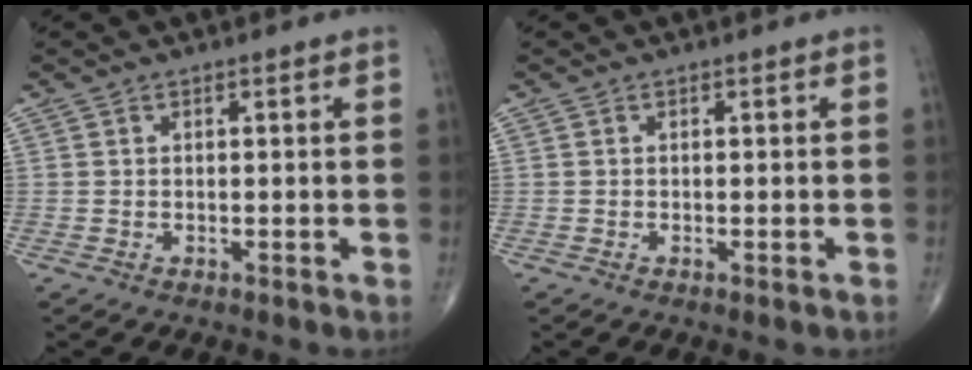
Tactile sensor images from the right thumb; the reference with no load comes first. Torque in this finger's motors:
{"motor_torque": [-0.31, -0.14, 0.29, 0.25, -0.04]}